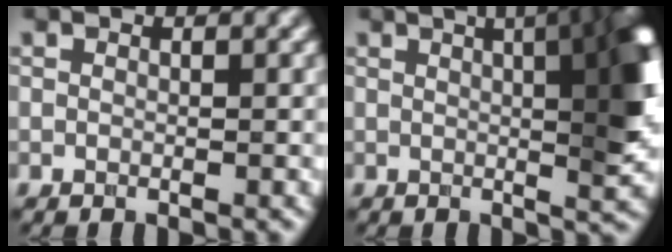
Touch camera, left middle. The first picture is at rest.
{"total": 12.7, "force": [2.4, 5.1, 11.4], "torque": [-0.072, 0.032, 0.013]}